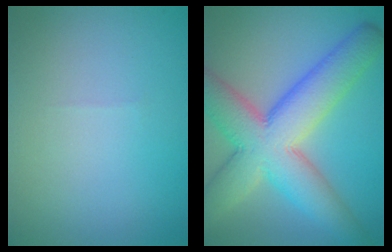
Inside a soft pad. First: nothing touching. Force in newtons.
{"total": 10.2, "press": 10.2, "slide": 0.5}